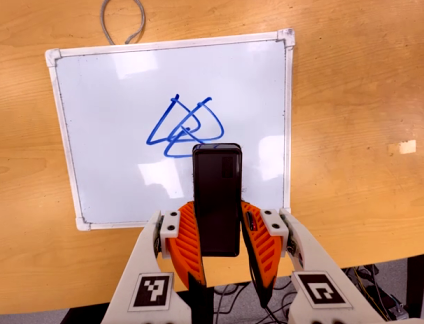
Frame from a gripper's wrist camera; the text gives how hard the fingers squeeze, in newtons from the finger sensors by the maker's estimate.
{"total": 5.9, "left": 4.3, "right": 7.5}